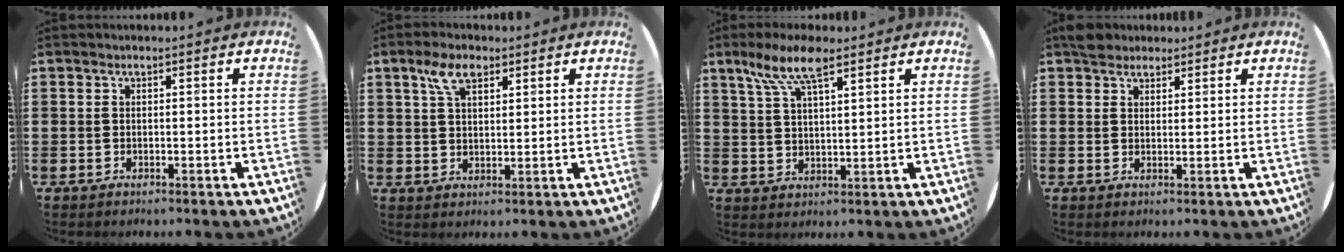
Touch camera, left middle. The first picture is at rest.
{"total": 4.8, "force": [3.0, 2.4, 3.0], "torque": [-0.059, 0.006, 0.053]}
{"total": 7.7, "force": [5.2, 2.3, 5.1], "torque": [-0.105, -0.005, 0.091]}
{"total": 2.5, "force": [2.3, 1.1, 0.2], "torque": [-0.001, 0.005, 0.044]}